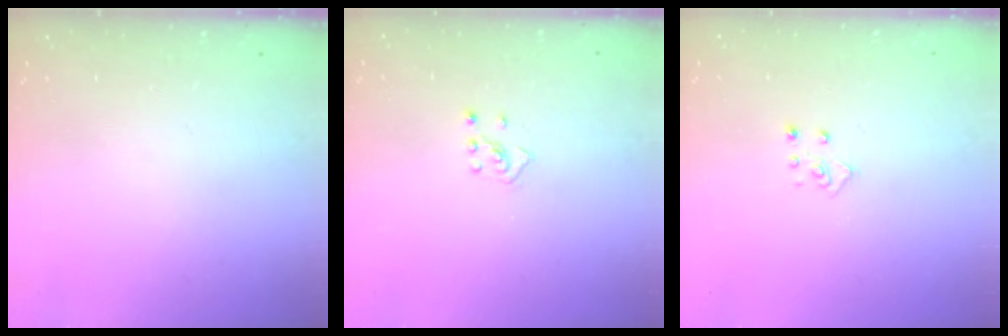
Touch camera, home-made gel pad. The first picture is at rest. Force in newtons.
{"total": 2.5, "press": 2.4, "slide": 0.7}
{"total": 3.8, "press": 3.8, "slide": 0.4}